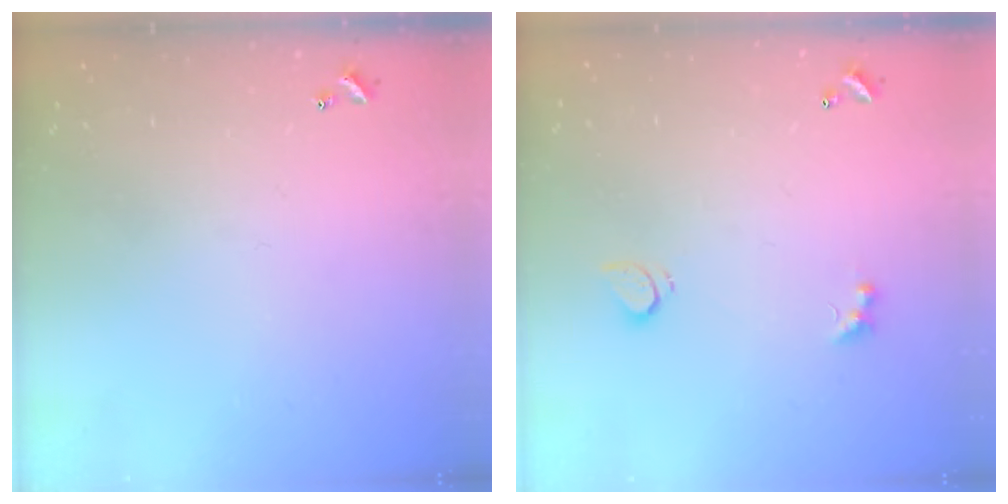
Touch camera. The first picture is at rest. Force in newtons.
{"total": 3.0, "press": 2.7, "slide": 1.1}